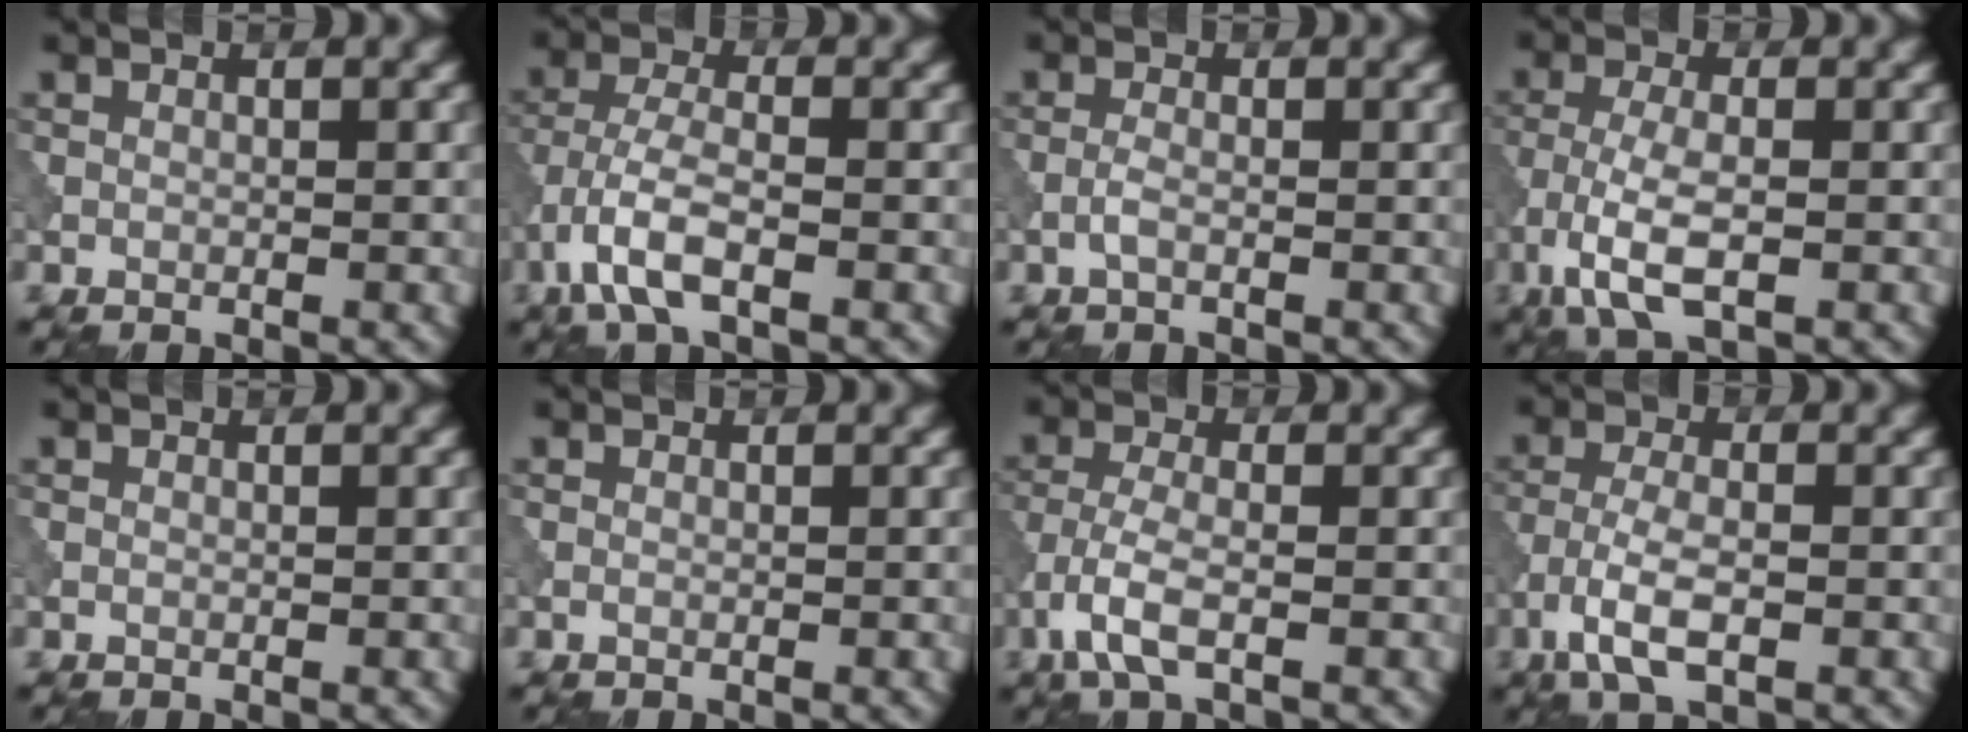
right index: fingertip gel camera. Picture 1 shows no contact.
{"total": 5.1, "force": [-2.7, 1.8, 4.0], "torque": [-0.094, -0.003, -0.063]}
{"total": 1.2, "force": [-0.5, 0.3, 1.0], "torque": [-0.025, 0.004, -0.014]}
{"total": 5.3, "force": [-2.2, 1.9, 4.4], "torque": [-0.099, -0.003, -0.049]}
{"total": 0.0}
{"total": 0.0}
{"total": 3.8, "force": [-1.9, 1.2, 3.1], "torque": [-0.073, -0.001, -0.045]}
{"total": 4.3, "force": [-2.0, 1.5, 3.5], "torque": [-0.076, 0.000, -0.042]}